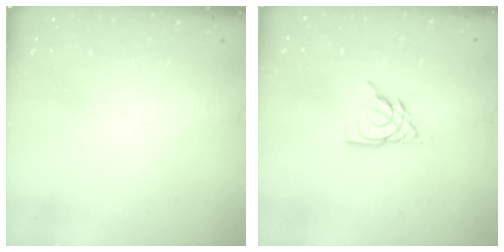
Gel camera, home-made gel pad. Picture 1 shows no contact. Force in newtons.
{"total": 10.2, "press": 10.1, "slide": 1.4}